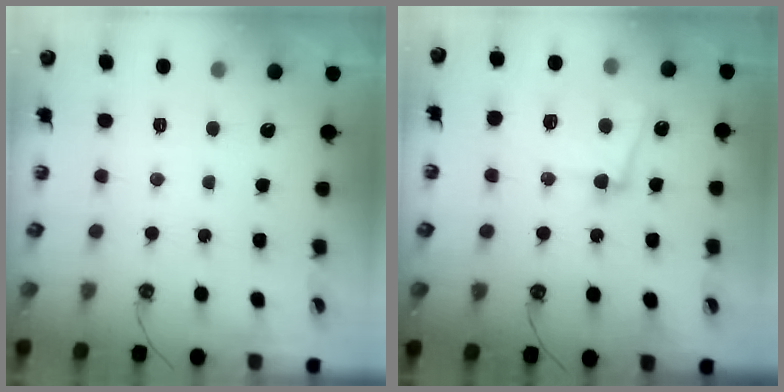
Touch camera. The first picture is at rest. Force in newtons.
{"total": 10.2, "press": 10.1, "slide": 1.5}